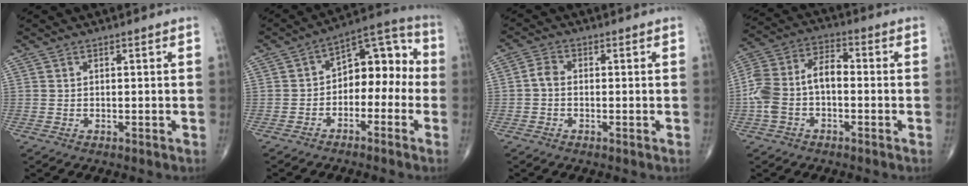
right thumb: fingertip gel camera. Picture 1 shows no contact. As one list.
[{"total": 11.5, "force": [-2.0, 7.3, 8.6], "torque": [-0.080, 0.055, -0.045]}, {"total": 2.4, "force": [-0.5, 1.7, 1.7], "torque": [-0.028, 0.008, -0.018]}, {"total": 11.1, "force": [-1.8, 6.5, 8.8], "torque": [-0.184, 0.044, -0.043]}]